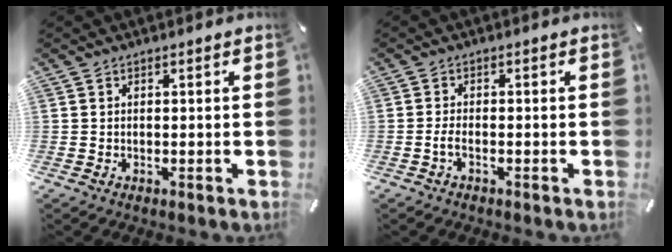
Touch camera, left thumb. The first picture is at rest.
{"total": 2.4, "force": [-1.1, 0.9, 1.9], "torque": [-0.040, 0.002, -0.022]}